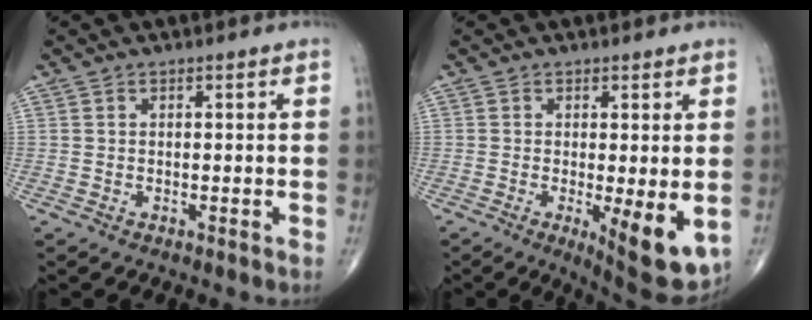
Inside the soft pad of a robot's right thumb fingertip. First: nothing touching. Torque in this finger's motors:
{"motor_torque": [1.14, 1.35, 0.61, -0.63, 0.23]}